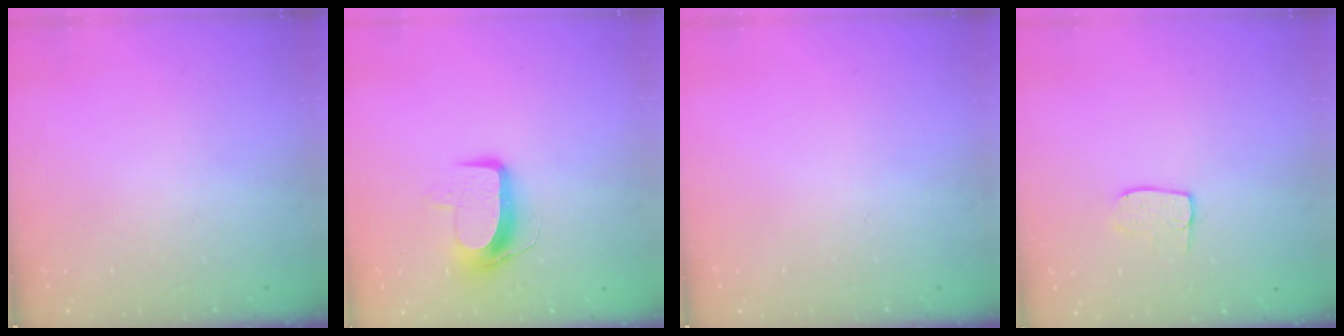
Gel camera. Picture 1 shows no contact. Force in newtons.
{"total": 10.0, "press": 10.0, "slide": 0.5}
{"total": 0.0}
{"total": 5.6, "press": 5.6, "slide": 0.3}